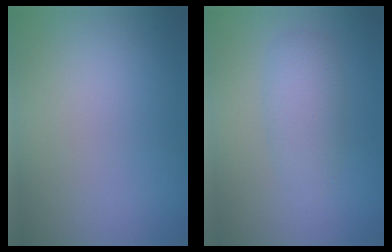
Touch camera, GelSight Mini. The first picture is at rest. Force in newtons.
{"total": 2.9, "press": 2.9, "slide": 0.1}